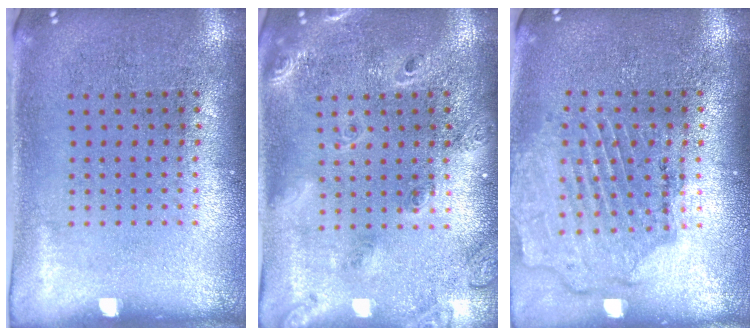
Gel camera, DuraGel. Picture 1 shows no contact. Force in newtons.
{"total": 1.9, "press": 1.7, "slide": 0.8}
{"total": 1.6, "press": 1.6, "slide": 0.3}